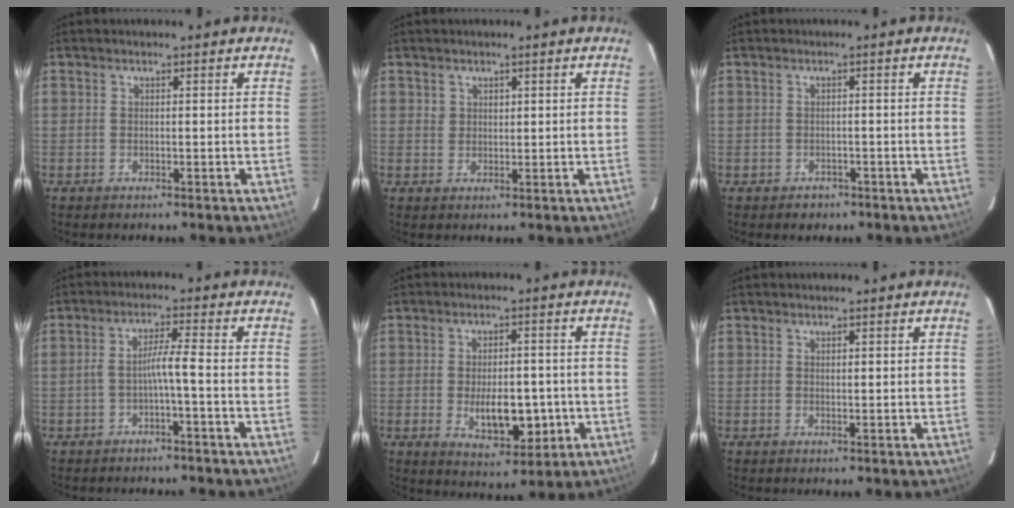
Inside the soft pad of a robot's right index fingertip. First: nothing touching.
{"total": 1.7, "force": [0.9, 1.4, 0.4], "torque": [-0.001, 0.003, 0.013]}
{"total": 1.8, "force": [-1.2, 1.4, 0.3], "torque": [-0.007, 0.004, -0.013]}
{"total": 3.5, "force": [-1.2, -0.4, 3.3], "torque": [-0.058, 0.012, -0.020]}
{"total": 8.6, "force": [-1.6, 4.0, 7.4], "torque": [-0.116, -0.007, -0.015]}
{"total": 0.8, "force": [0.5, 0.3, 0.6], "torque": [-0.012, 0.000, 0.008]}